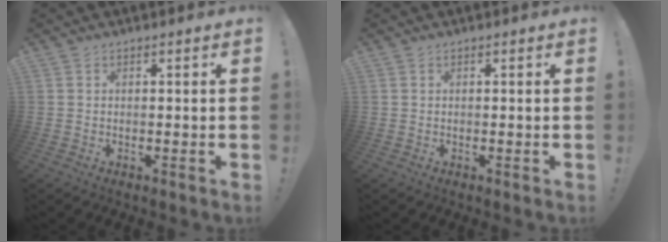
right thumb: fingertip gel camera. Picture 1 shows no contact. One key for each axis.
{"total": 0.0}